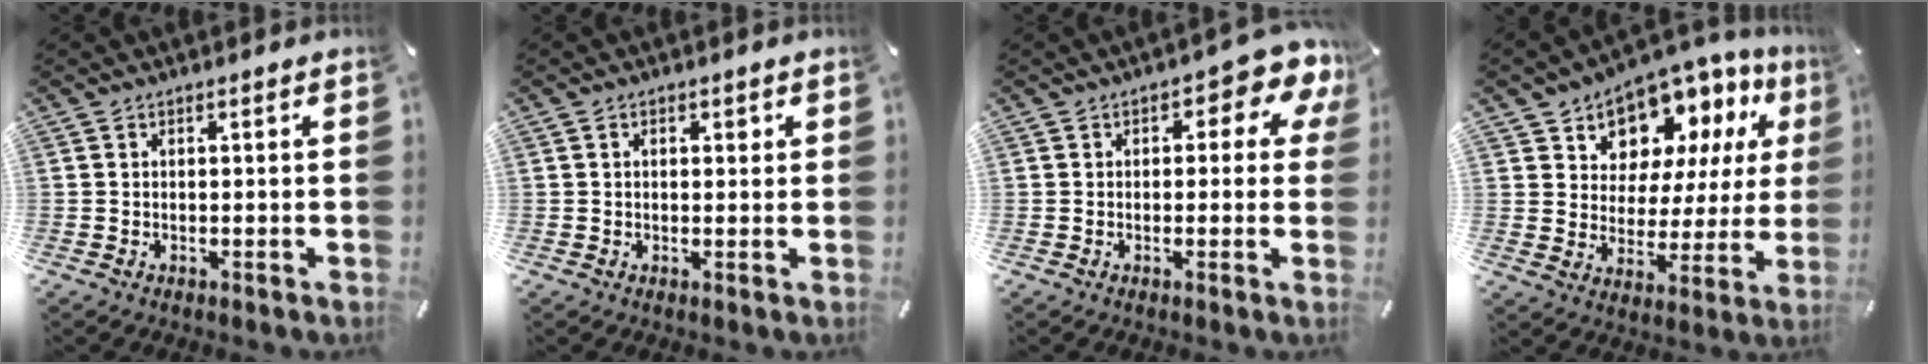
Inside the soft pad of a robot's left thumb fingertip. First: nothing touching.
{"total": 1.7, "force": [0.5, 1.1, 1.2], "torque": [-0.017, 0.003, 0.005]}
{"total": 6.6, "force": [2.7, 3.5, 4.9], "torque": [-0.062, -0.014, 0.040]}
{"total": 10.0, "force": [7.4, 6.6, 0.8], "torque": [-0.019, -0.083, 0.136]}